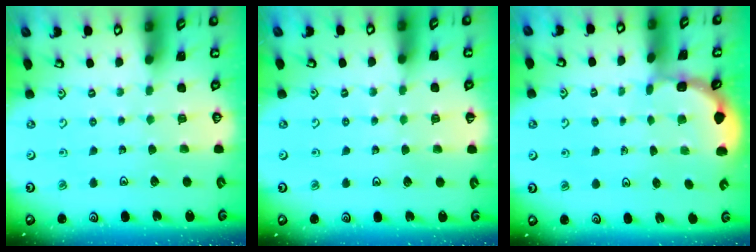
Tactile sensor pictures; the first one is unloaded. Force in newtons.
{"total": 2.2, "press": 2.1, "slide": 0.5}
{"total": 1.5, "press": 1.5, "slide": 0.2}